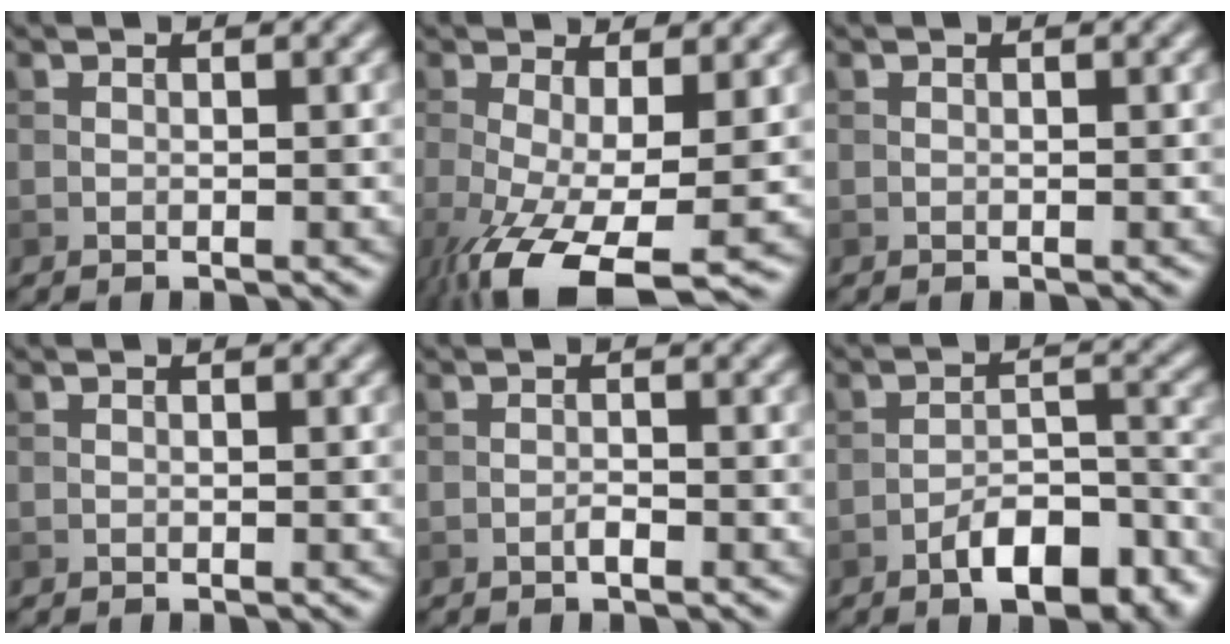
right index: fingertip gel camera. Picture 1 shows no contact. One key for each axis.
{"total": 9.5, "fx": -4.0, "fy": 2.9, "fz": 8.1, "tx": -0.158, "ty": -0.029, "tz": -0.064}
{"total": 0.0}
{"total": 0.0}
{"total": 0.8, "fx": -0.5, "fy": 0.2, "fz": 0.6, "tx": -0.012, "ty": 0.001, "tz": -0.010}
{"total": 6.9, "fx": -4.4, "fy": 2.7, "fz": 4.6, "tx": -0.066, "ty": 0.010, "tz": -0.070}